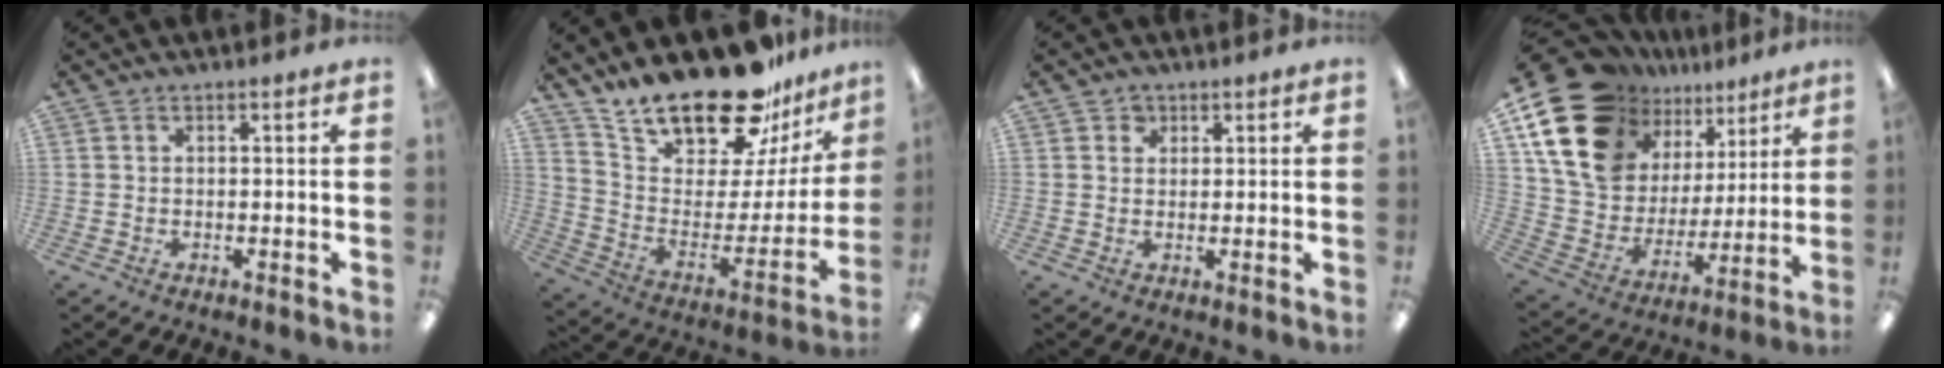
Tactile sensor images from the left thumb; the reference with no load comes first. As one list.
[{"total": 21.6, "force": [19.1, 6.1, 7.9], "torque": [-0.133, -0.149, 0.332]}, {"total": 2.2, "force": [1.2, 1.8, 0.2], "torque": [0.001, 0.002, 0.020]}, {"total": 20.2, "force": [12.8, 13.1, 8.7], "torque": [-0.184, -0.073, 0.247]}]